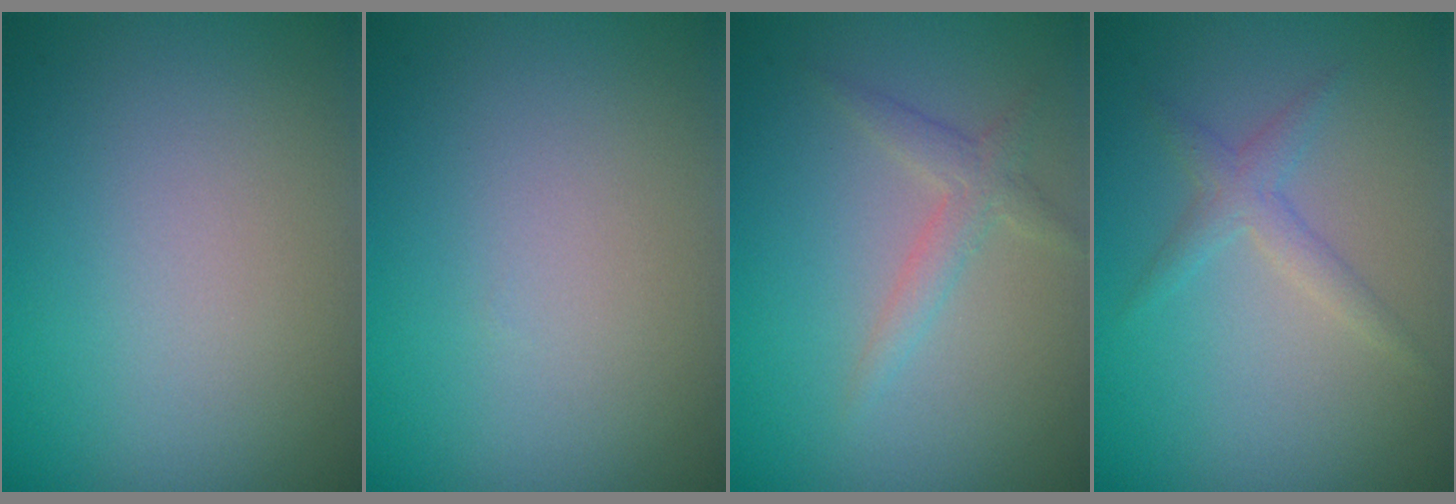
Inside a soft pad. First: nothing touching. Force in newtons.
{"total": 0.0}
{"total": 1.8, "press": 1.8, "slide": 0.1}
{"total": 1.7, "press": 1.7, "slide": 0.0}